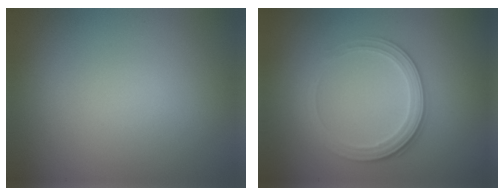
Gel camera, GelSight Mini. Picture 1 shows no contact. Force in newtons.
{"total": 2.8, "press": 2.7, "slide": 0.7}